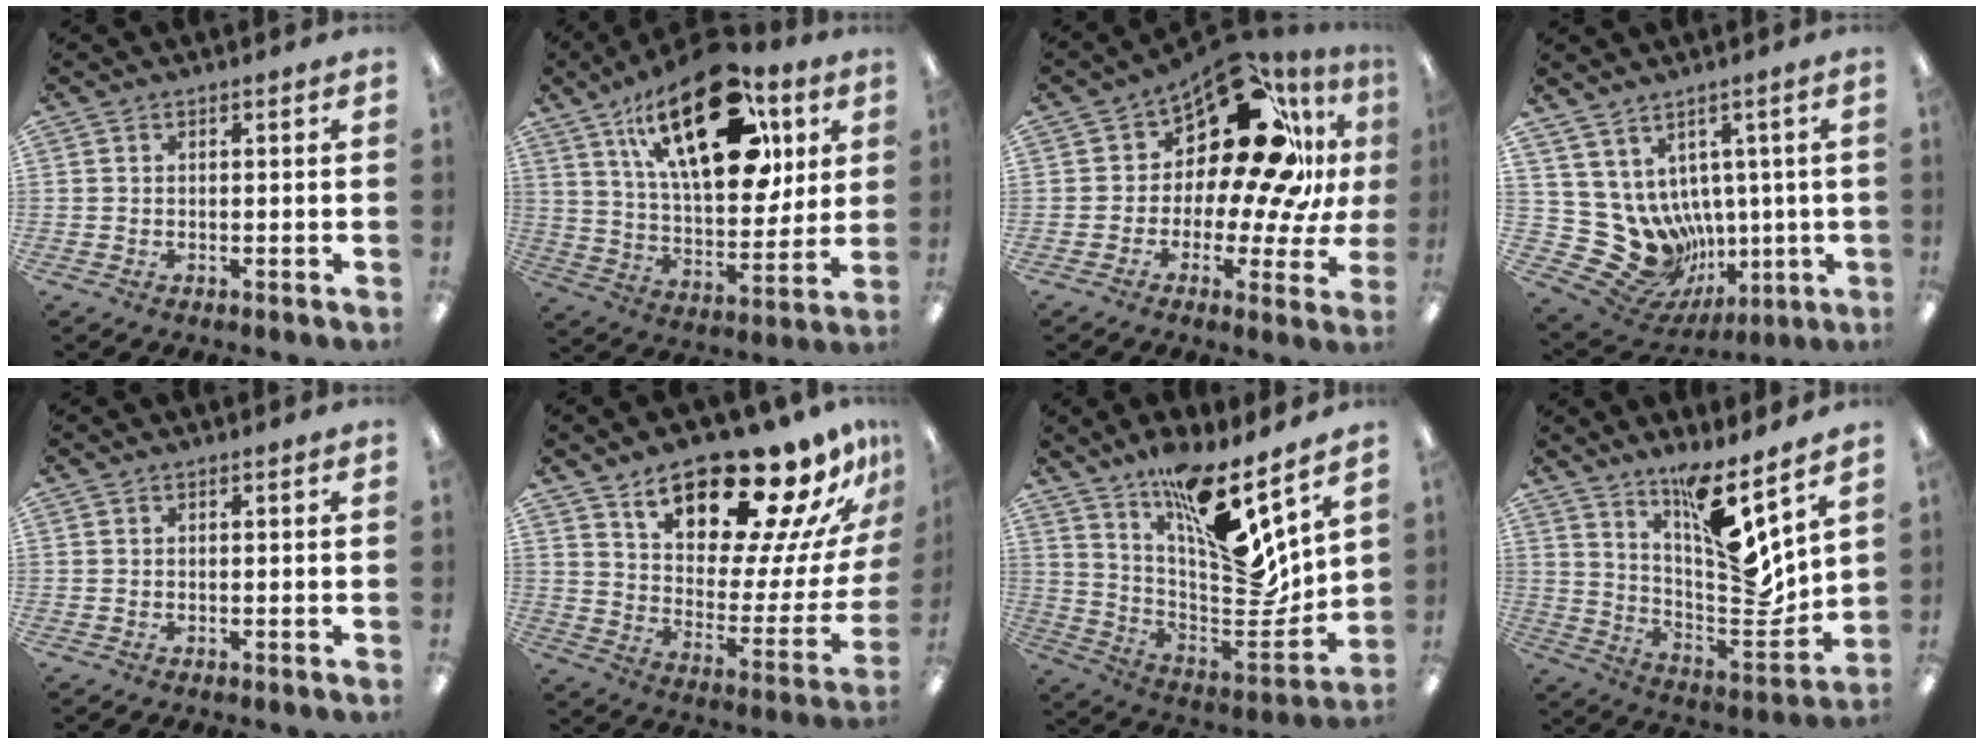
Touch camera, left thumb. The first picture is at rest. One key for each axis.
{"total": 27.3, "fx": 12.8, "fy": 13.3, "fz": 20.1, "tx": -0.306, "ty": -0.047, "tz": 0.213}
{"total": 21.6, "fx": 11.1, "fy": 9.9, "fz": 15.7, "tx": -0.226, "ty": -0.087, "tz": 0.189}
{"total": 12.2, "fx": -1.1, "fy": 11.1, "fz": 5.0, "tx": -0.116, "ty": -0.032, "tz": 0.010}
{"total": 0.0}
{"total": 23.8, "fx": 18.0, "fy": 7.4, "fz": 13.7, "tx": -0.188, "ty": -0.133, "tz": 0.291}
{"total": 15.4, "fx": 10.8, "fy": 3.6, "fz": 10.3, "tx": -0.149, "ty": -0.119, "tz": 0.181}
{"total": 12.8, "fx": 8.8, "fy": 2.5, "fz": 9.0, "tx": -0.131, "ty": -0.107, "tz": 0.147}